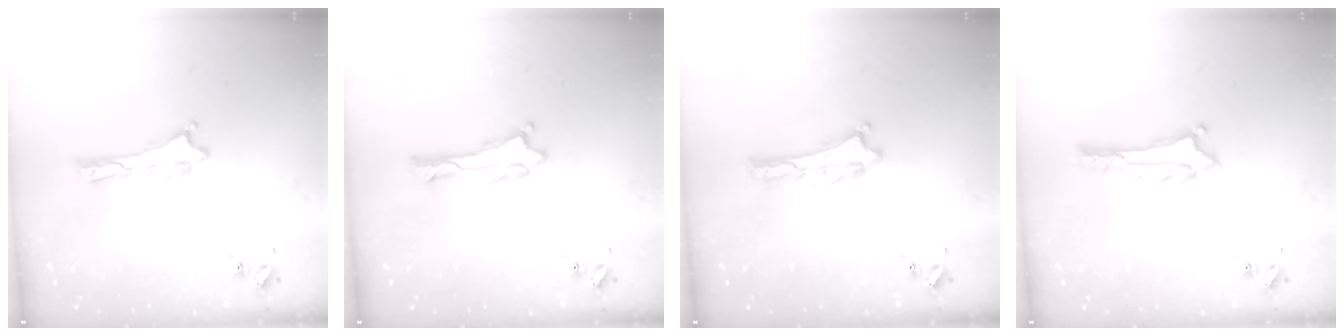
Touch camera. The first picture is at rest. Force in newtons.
{"total": 0.6, "press": 0.6, "slide": 0.1}
{"total": 0.0}
{"total": 3.3, "press": 3.3, "slide": 0.3}